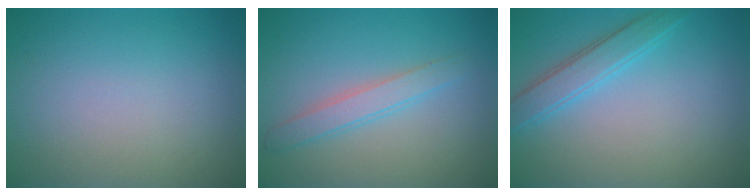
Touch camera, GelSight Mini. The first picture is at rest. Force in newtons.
{"total": 2.2, "press": 2.2, "slide": 0.1}
{"total": 2.8, "press": 2.8, "slide": 0.1}